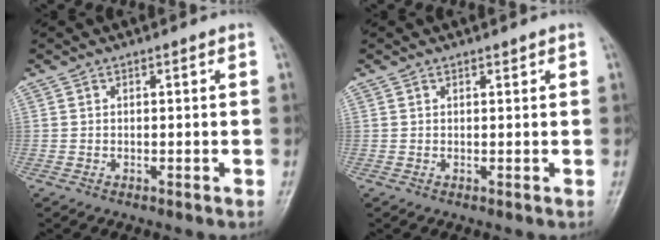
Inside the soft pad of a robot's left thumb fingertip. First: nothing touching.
{"total": 0.6, "force": [0.4, 0.2, 0.3], "torque": [-0.007, -0.003, 0.007]}